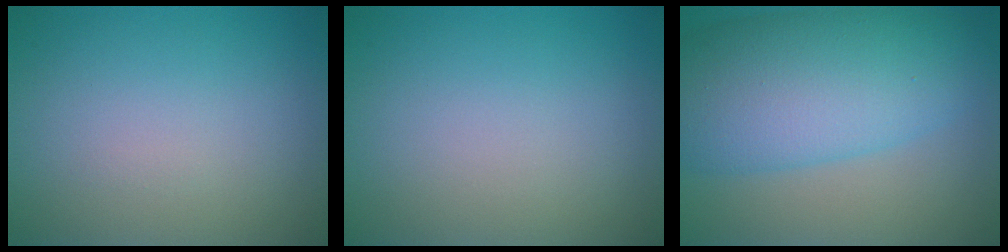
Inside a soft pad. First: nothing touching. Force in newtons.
{"total": 0.0}
{"total": 10.3, "press": 10.3, "slide": 0.1}